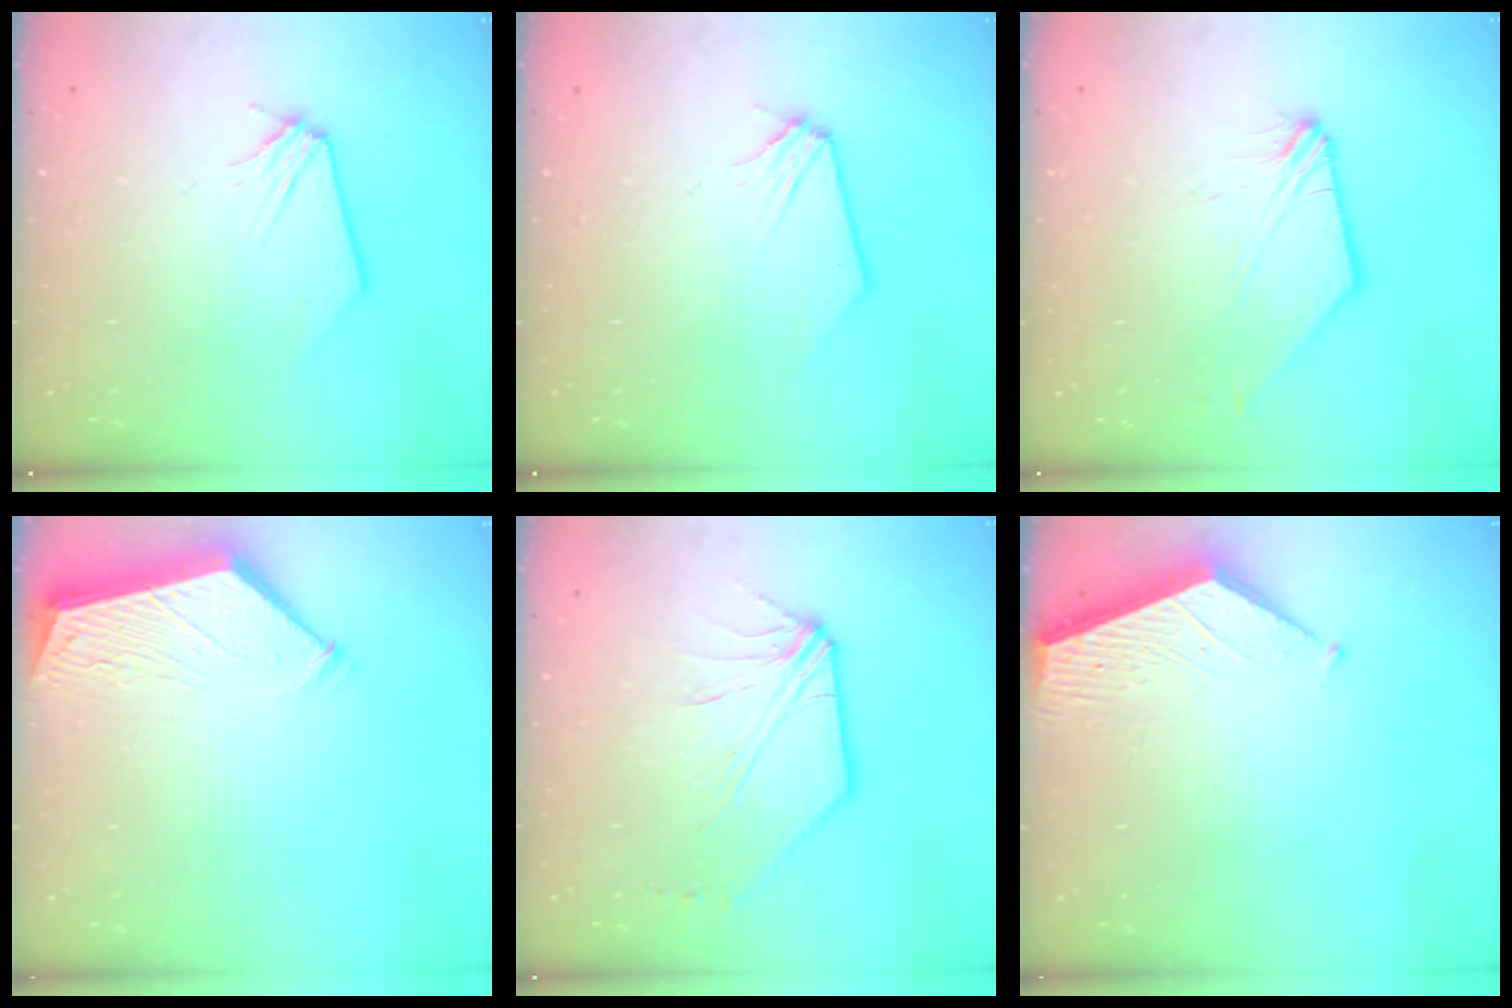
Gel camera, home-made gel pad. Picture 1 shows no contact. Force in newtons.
{"total": 0.0}
{"total": 2.4, "press": 2.4, "slide": 0.5}
{"total": 3.7, "press": 3.6, "slide": 0.6}
{"total": 6.9, "press": 6.8, "slide": 0.9}
{"total": 3.6, "press": 3.6, "slide": 0.4}